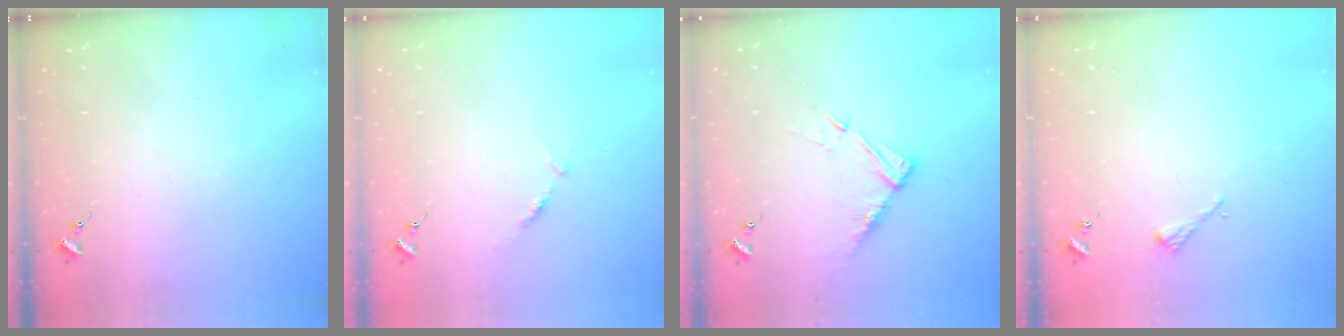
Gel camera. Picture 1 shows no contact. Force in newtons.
{"total": 4.7, "press": 4.7, "slide": 0.5}
{"total": 9.4, "press": 9.4, "slide": 0.6}
{"total": 2.2, "press": 2.2, "slide": 0.2}